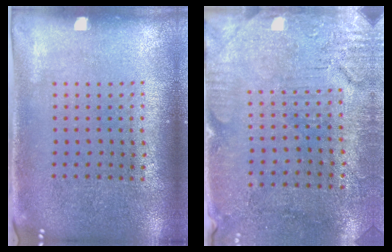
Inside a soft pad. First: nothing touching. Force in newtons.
{"total": 3.1, "press": 2.6, "slide": 1.7}